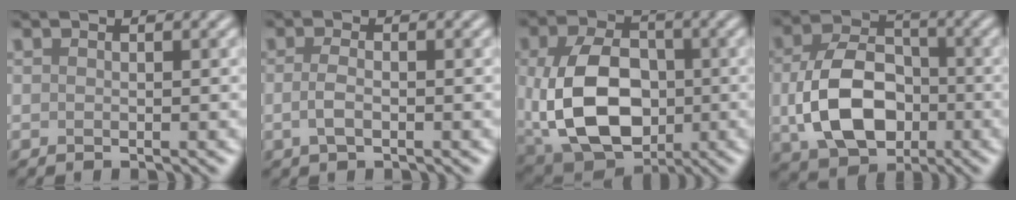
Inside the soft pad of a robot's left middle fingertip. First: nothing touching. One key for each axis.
{"total": 1.7, "fx": -0.4, "fy": 0.7, "fz": 1.5, "tx": -0.034, "ty": -0.001, "tz": -0.012}
{"total": 11.0, "fx": -0.7, "fy": 7.5, "fz": 7.9, "tx": -0.169, "ty": -0.009, "tz": -0.009}
{"total": 8.6, "fx": -1.1, "fy": 6.2, "fz": 6.0, "tx": -0.125, "ty": -0.003, "tz": -0.019}